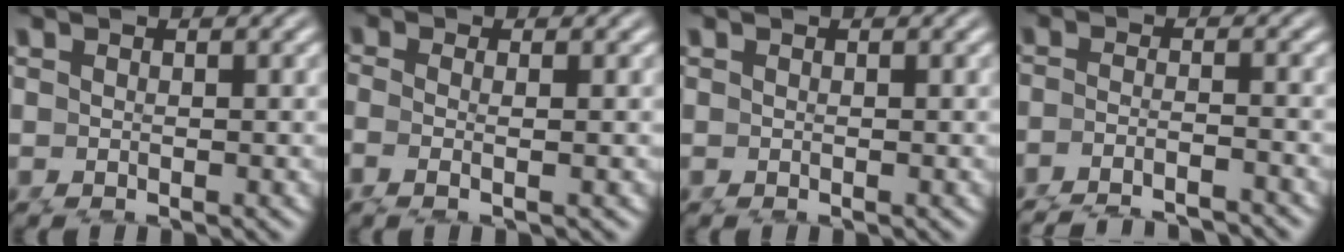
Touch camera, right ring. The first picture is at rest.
{"total": 2.6, "force": [-0.4, 1.4, 2.1], "torque": [-0.073, -0.020, 0.006]}
{"total": 0.0}
{"total": 3.3, "force": [-2.8, 1.1, 1.2], "torque": [-0.038, -0.022, -0.034]}